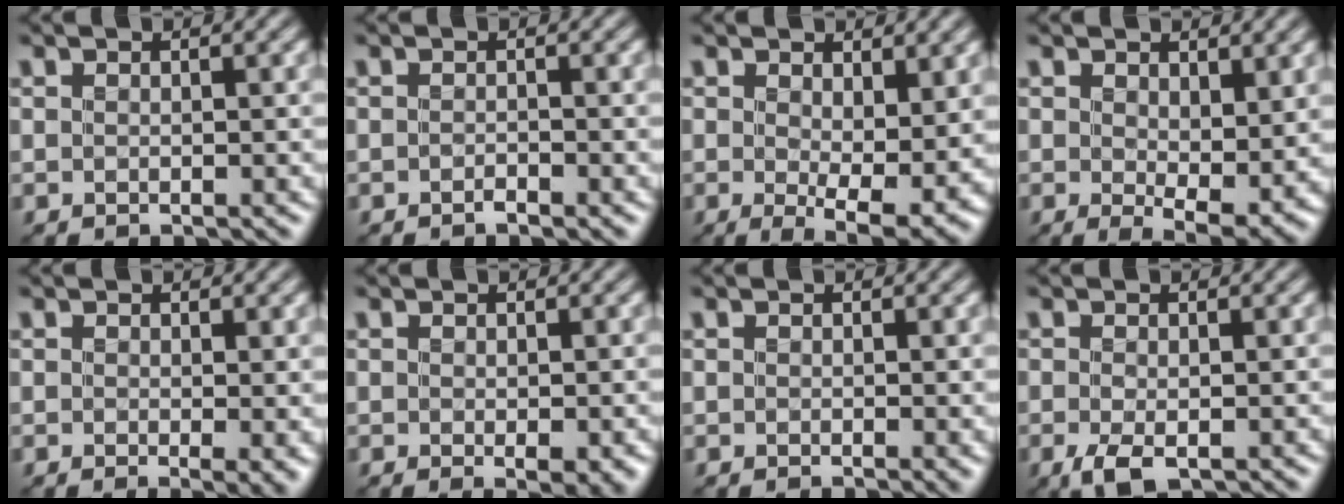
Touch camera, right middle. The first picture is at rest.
{"total": 0.7, "force": [-0.7, 0.1, 0.2], "torque": [-0.006, 0.000, -0.014]}
{"total": 6.4, "force": [0.7, 2.3, 5.9], "torque": [-0.091, -0.019, 0.016]}
{"total": 4.7, "force": [1.1, 1.8, 4.2], "torque": [-0.069, -0.015, 0.024]}
{"total": 2.0, "force": [0.3, 0.2, 1.9], "torque": [-0.024, -0.008, 0.006]}
{"total": 1.8, "force": [-0.4, 0.3, 1.7], "torque": [-0.026, -0.003, -0.004]}
{"total": 0.7, "force": [0.1, 0.0, 0.7], "torque": [-0.008, -0.001, 0.000]}
{"total": 2.3, "force": [-0.9, 0.9, 1.9], "torque": [-0.043, -0.008, -0.015]}